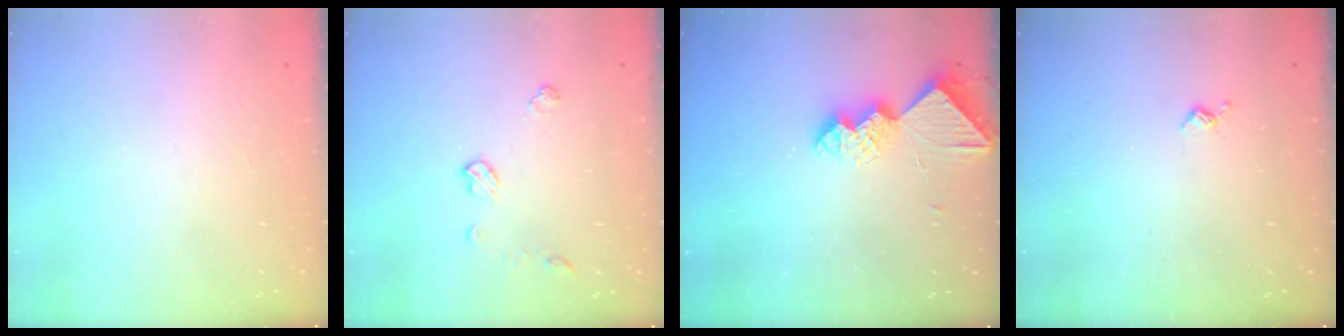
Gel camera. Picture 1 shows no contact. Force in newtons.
{"total": 6.8, "press": 6.8, "slide": 0.1}
{"total": 10.6, "press": 10.6, "slide": 0.8}
{"total": 3.9, "press": 3.9, "slide": 0.8}